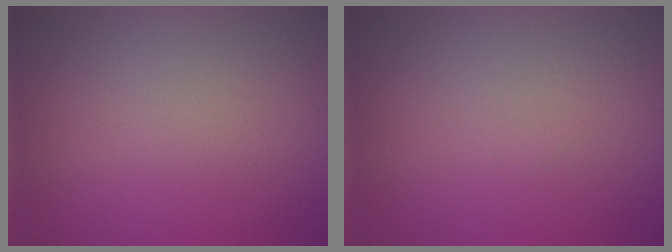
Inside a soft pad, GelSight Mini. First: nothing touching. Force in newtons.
{"total": 0.0}